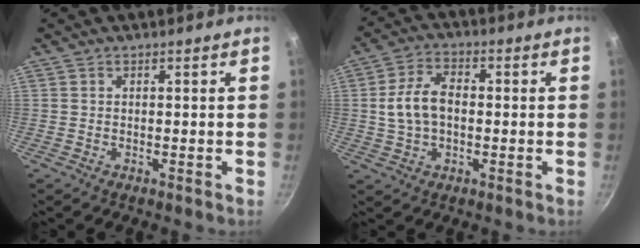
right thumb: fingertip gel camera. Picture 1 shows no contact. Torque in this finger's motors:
{"motor_torque": [0.01, 0.06, -0.12, 0.23, 0.11]}